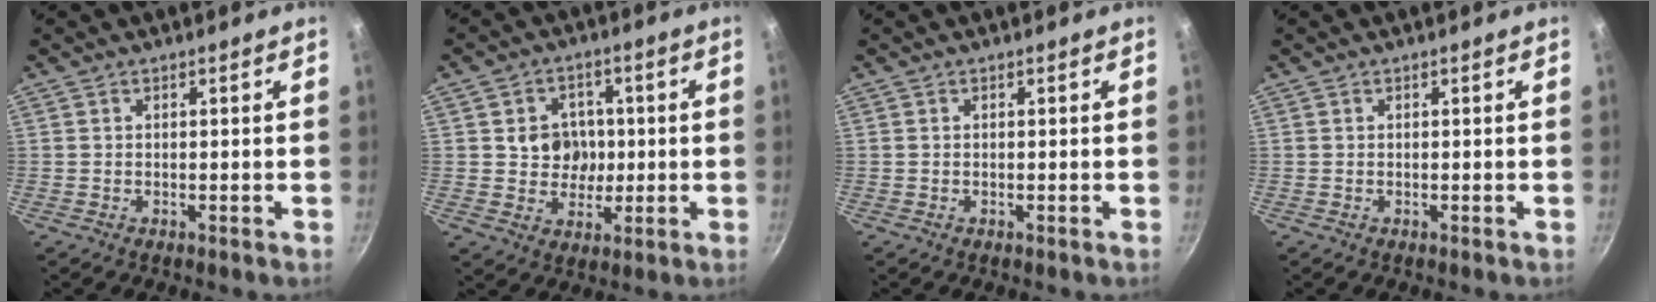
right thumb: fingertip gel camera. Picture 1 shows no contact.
{"total": 7.6, "force": [0.3, 6.8, 3.2], "torque": [-0.015, 0.003, 0.005]}
{"total": 0.0}
{"total": 0.0}